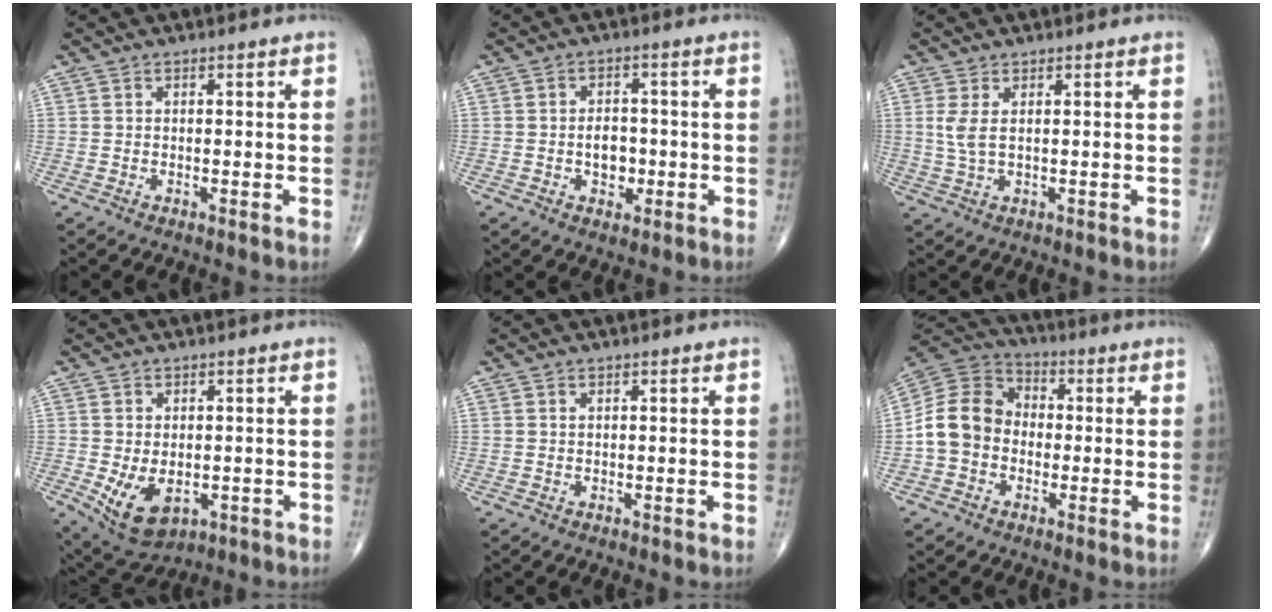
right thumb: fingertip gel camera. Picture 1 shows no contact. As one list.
[{"total": 4.8, "force": [-1.0, 3.4, 3.2], "torque": [-0.028, 0.008, -0.014]}, {"total": 3.3, "force": [0.8, 1.2, 3.0], "torque": [-0.076, -0.001, 0.023]}, {"total": 8.7, "force": [-2.1, 5.6, 6.3], "torque": [-0.100, -0.007, -0.018]}, {"total": 0.0}, {"total": 11.1, "force": [-1.7, 9.2, 6.0], "torque": [-0.103, 0.037, -0.045]}]